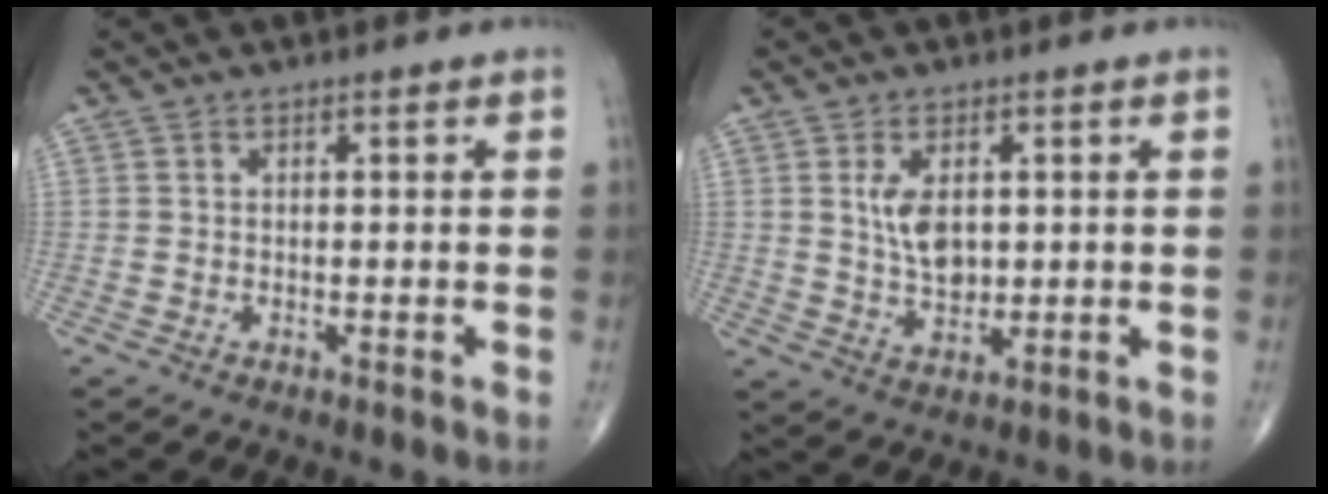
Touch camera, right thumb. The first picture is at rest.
{"total": 6.0, "force": [1.2, 3.4, 4.7], "torque": [-0.077, -0.010, 0.027]}